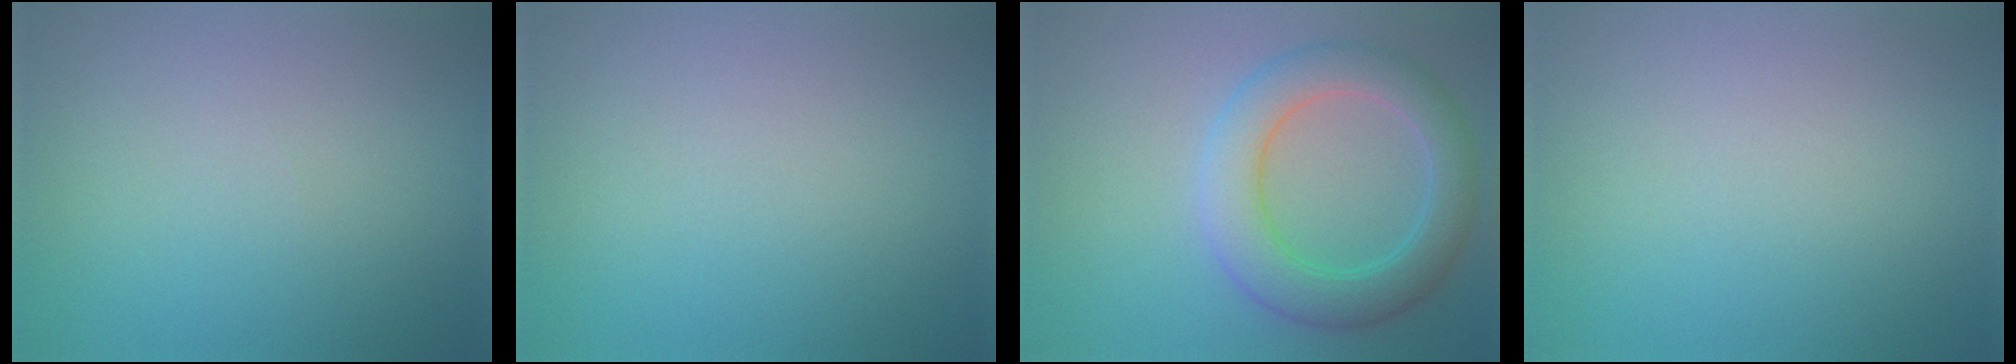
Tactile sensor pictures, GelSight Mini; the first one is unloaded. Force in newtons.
{"total": 0.0}
{"total": 5.6, "press": 5.5, "slide": 0.3}
{"total": 0.0}